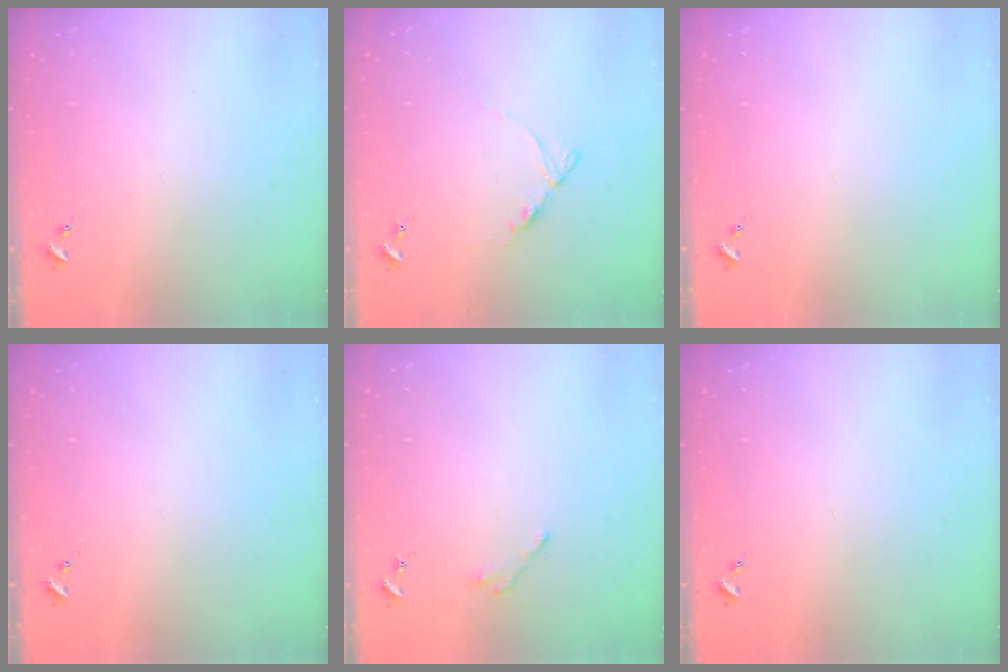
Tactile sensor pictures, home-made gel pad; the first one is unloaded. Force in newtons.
{"total": 6.9, "press": 6.8, "slide": 0.7}
{"total": 0.0}
{"total": 0.0}
{"total": 2.5, "press": 2.5, "slide": 0.2}
{"total": 0.0}